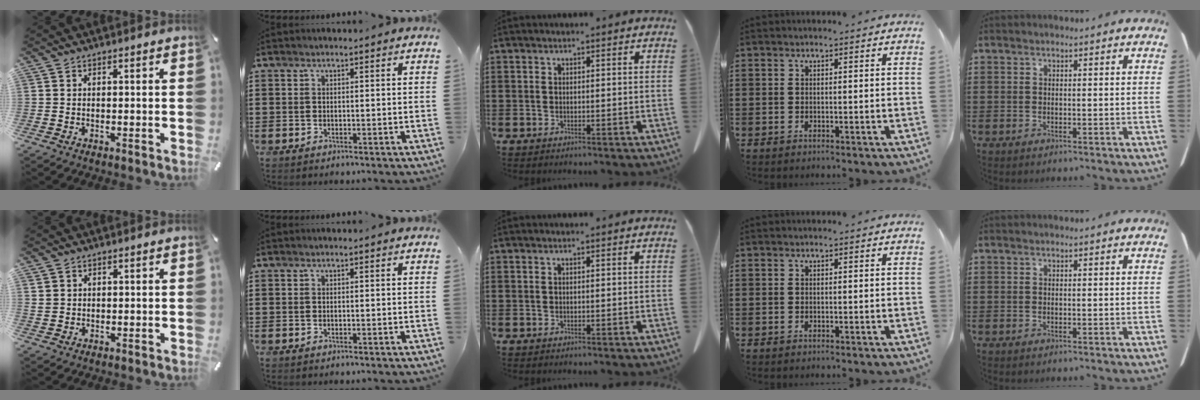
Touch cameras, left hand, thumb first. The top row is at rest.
{"thumb": {"total": 2.0, "force": [1.2, 1.6, 0.0], "torque": [-0.002, 0.002, 0.022]}}